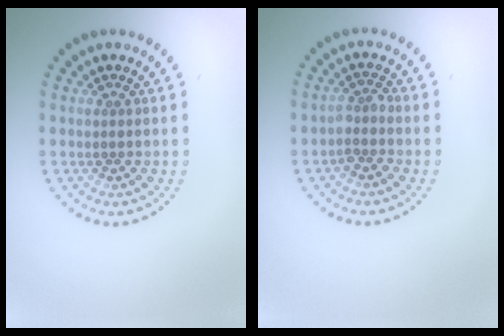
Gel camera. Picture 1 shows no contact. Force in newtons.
{"total": 1.6, "press": 1.3, "slide": 1.0}